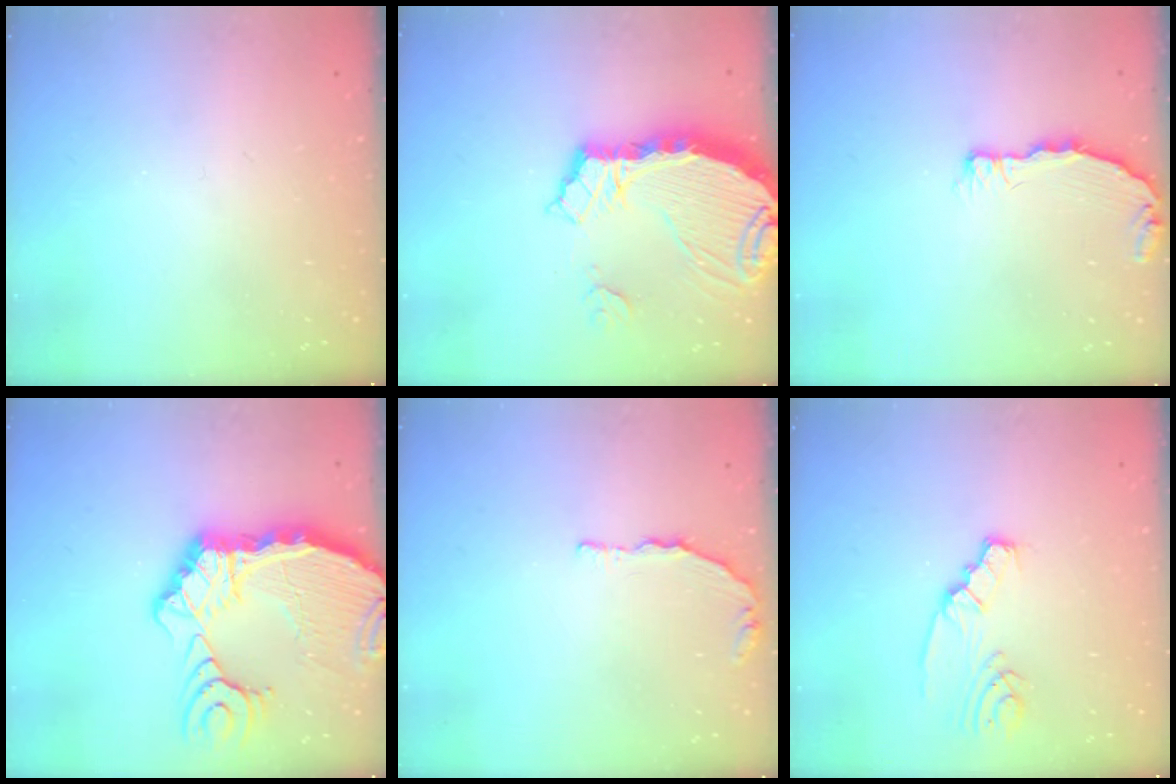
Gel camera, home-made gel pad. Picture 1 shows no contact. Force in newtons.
{"total": 8.9, "press": 8.9, "slide": 0.9}
{"total": 5.4, "press": 5.4, "slide": 0.4}
{"total": 15.6, "press": 15.5, "slide": 1.9}
{"total": 5.5, "press": 3.7, "slide": 4.1}
{"total": 3.6, "press": 3.6, "slide": 0.5}